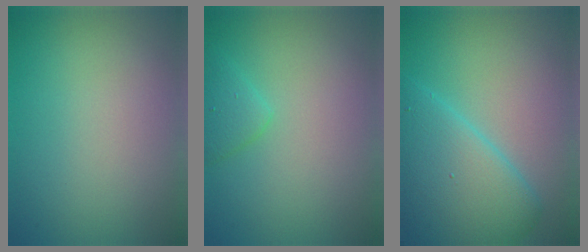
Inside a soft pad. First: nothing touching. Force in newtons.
{"total": 1.7, "press": 1.7, "slide": 0.1}
{"total": 7.1, "press": 7.1, "slide": 0.2}